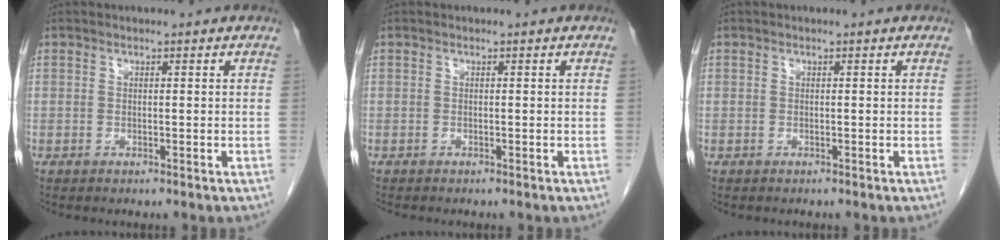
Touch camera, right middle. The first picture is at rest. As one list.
[{"total": 0.7, "force": [-0.7, 0.0, 0.3], "torque": [-0.011, -0.004, -0.010]}, {"total": 0.0}]